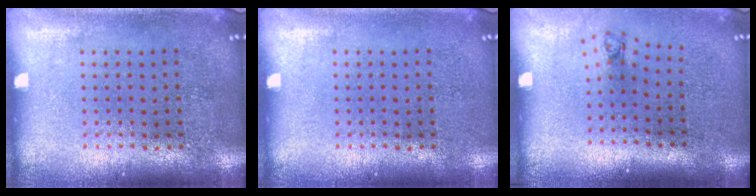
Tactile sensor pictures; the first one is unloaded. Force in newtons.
{"total": 0.0}
{"total": 0.8, "press": 0.3, "slide": 0.8}